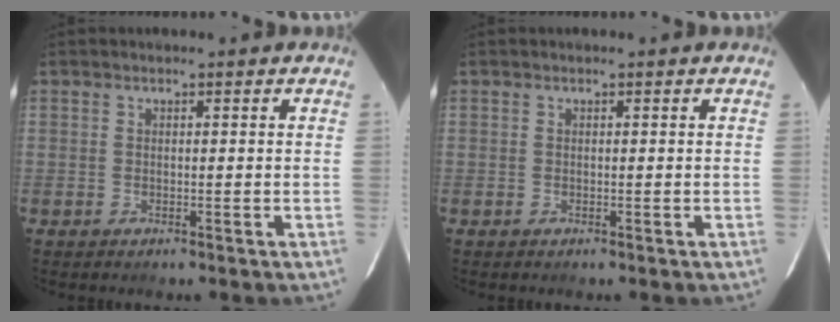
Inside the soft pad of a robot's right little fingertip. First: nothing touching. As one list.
[{"total": 0.0}]